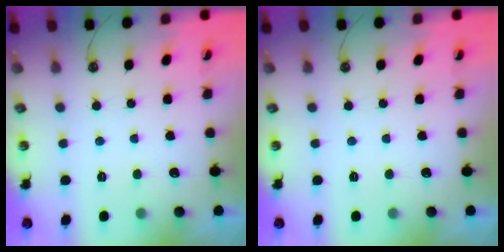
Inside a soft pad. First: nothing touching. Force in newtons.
{"total": 0.0}